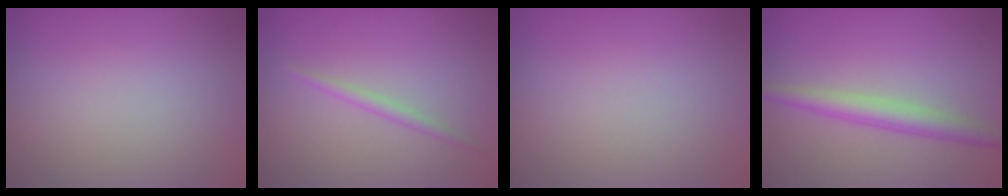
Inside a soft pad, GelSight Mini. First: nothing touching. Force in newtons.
{"total": 1.1, "press": 1.1, "slide": 0.0}
{"total": 0.0}
{"total": 2.9, "press": 2.9, "slide": 0.1}